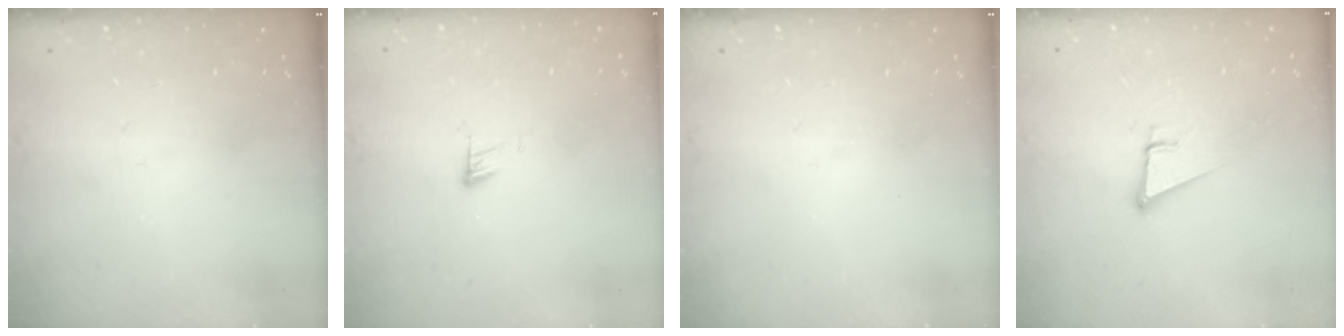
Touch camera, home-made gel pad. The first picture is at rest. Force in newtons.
{"total": 5.2, "press": 5.2, "slide": 0.5}
{"total": 0.0}
{"total": 5.0, "press": 4.4, "slide": 2.4}